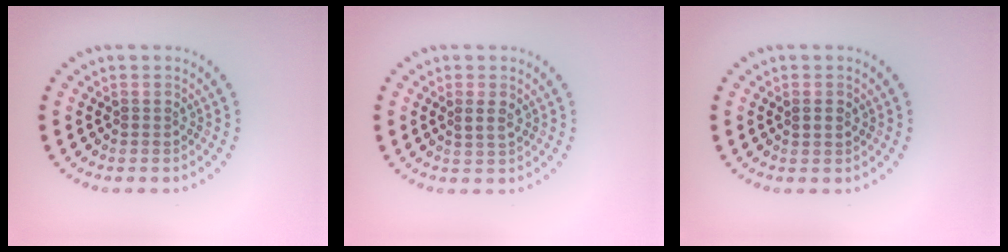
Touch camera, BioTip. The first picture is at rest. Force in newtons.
{"total": 1.3, "press": 1.2, "slide": 0.4}
{"total": 1.0, "press": 0.9, "slide": 0.3}